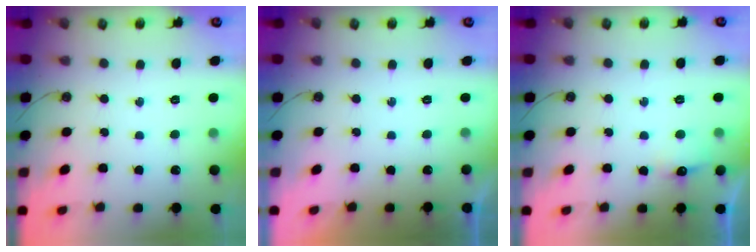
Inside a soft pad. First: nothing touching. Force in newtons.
{"total": 0.0}
{"total": 5.2, "press": 5.1, "slide": 1.0}